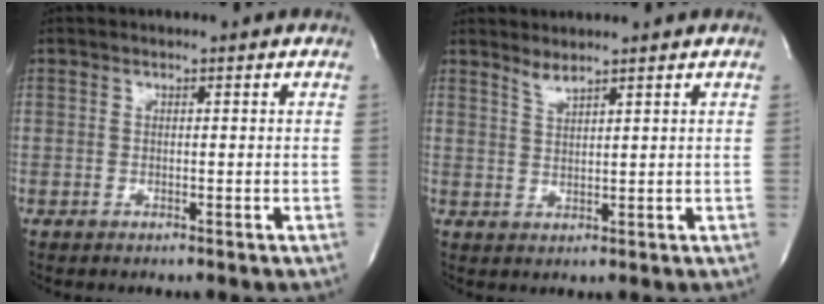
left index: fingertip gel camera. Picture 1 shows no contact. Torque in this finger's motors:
{"motor_torque": [0.19, -0.13, -0.01, 0.00]}